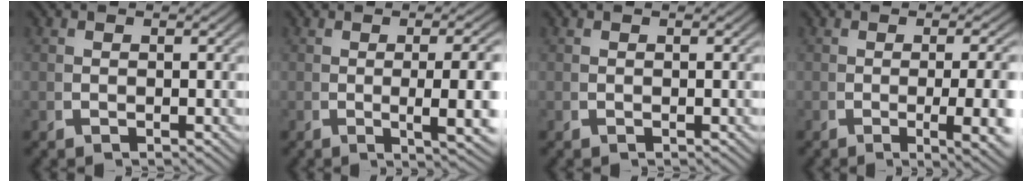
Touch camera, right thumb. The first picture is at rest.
{"total": 6.5, "force": [-0.8, 1.8, 6.2], "torque": [-0.097, -0.002, -0.006]}
{"total": 0.0}
{"total": 6.0, "force": [-1.6, 1.7, 5.5], "torque": [-0.083, -0.008, -0.017]}